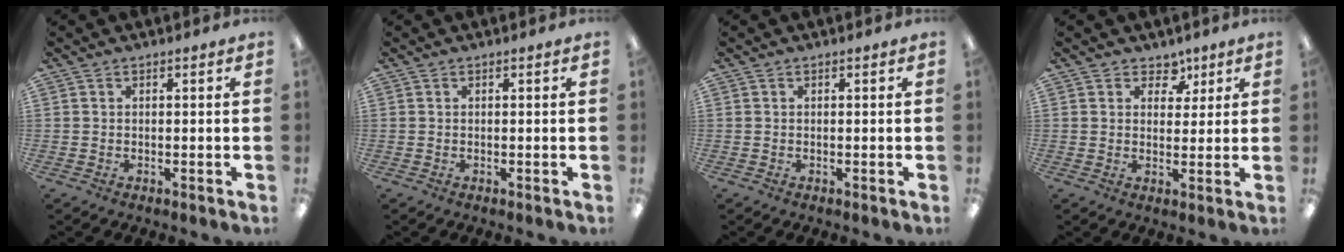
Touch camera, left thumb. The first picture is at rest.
{"total": 0.0}
{"total": 0.0}
{"total": 5.0, "force": [3.0, 3.7, 1.6], "torque": [-0.004, -0.017, 0.049]}